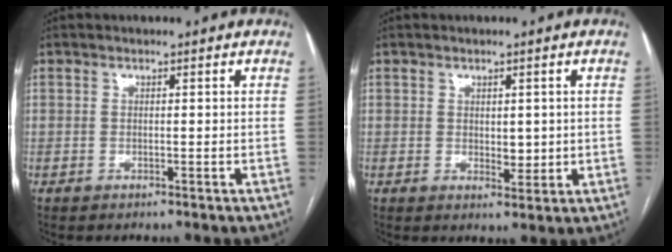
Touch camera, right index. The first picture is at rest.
{"total": 2.9, "force": [0.2, 1.7, 2.3], "torque": [-0.031, -0.007, 0.009]}